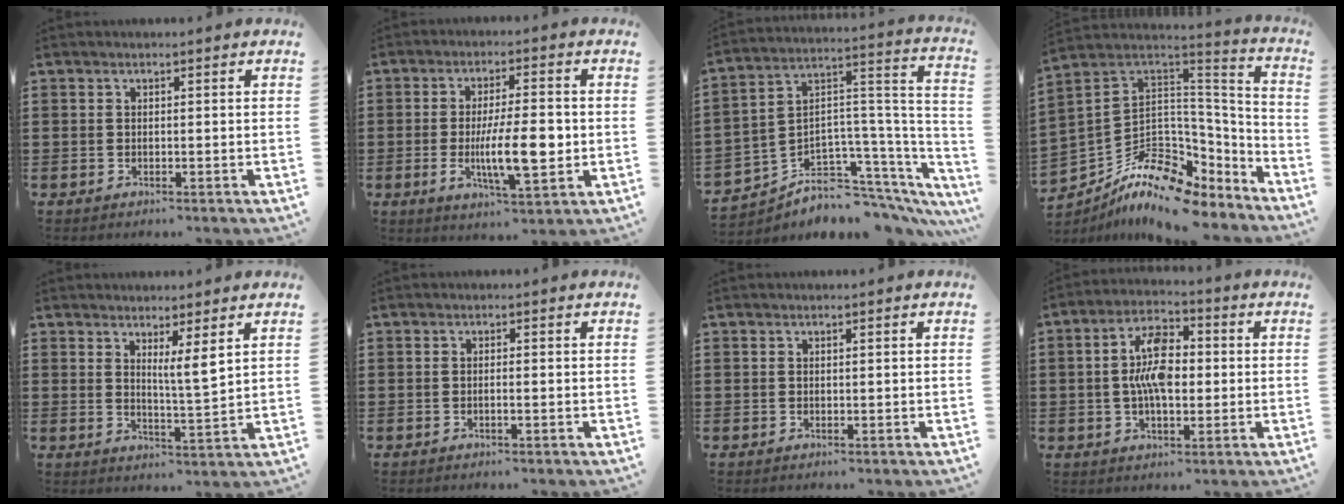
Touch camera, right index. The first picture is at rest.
{"total": 10.6, "force": [-1.4, 3.3, 10.0], "torque": [-0.171, -0.012, -0.026]}
{"total": 4.1, "force": [-2.3, 3.2, 1.2], "torque": [-0.033, -0.026, -0.039]}
{"total": 10.5, "force": [-6.8, 6.2, 5.0], "torque": [-0.113, 0.001, -0.122]}
{"total": 4.3, "force": [2.7, -0.2, 3.3], "torque": [-0.056, -0.018, 0.041]}
{"total": 0.8, "force": [-0.3, -0.1, 0.7], "torque": [-0.013, -0.003, -0.006]}
{"total": 0.0}
{"total": 8.7, "force": [0.3, 4.3, 7.6], "torque": [-0.142, 0.006, -0.002]}